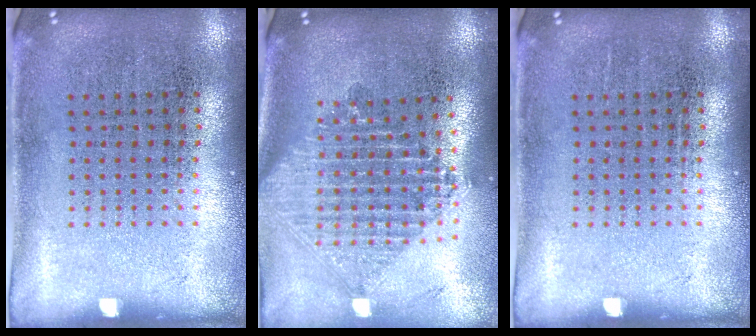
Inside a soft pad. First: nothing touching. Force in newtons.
{"total": 2.2, "press": 1.7, "slide": 1.4}
{"total": 0.0}